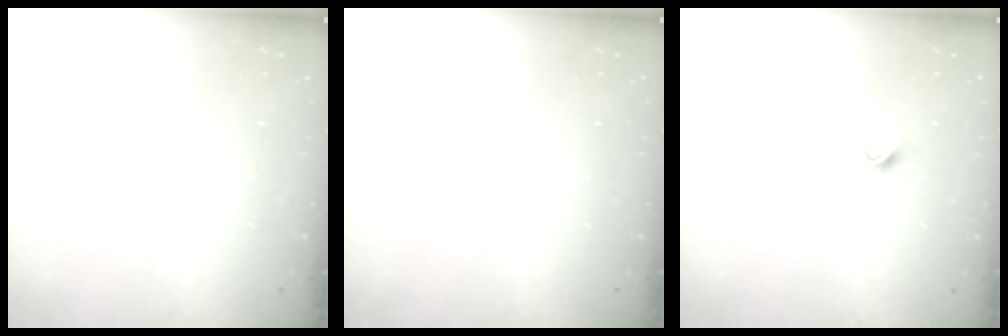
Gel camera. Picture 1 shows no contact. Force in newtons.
{"total": 0.0}
{"total": 6.0, "press": 5.9, "slide": 0.7}